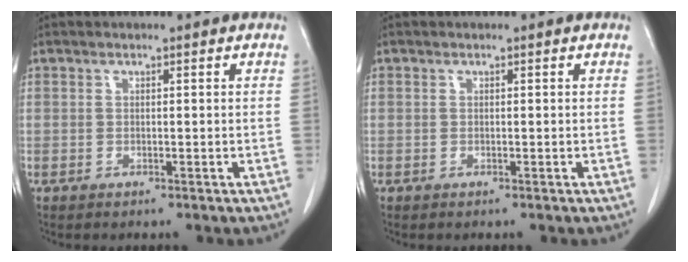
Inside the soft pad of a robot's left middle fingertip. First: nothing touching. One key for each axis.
{"total": 0.0}